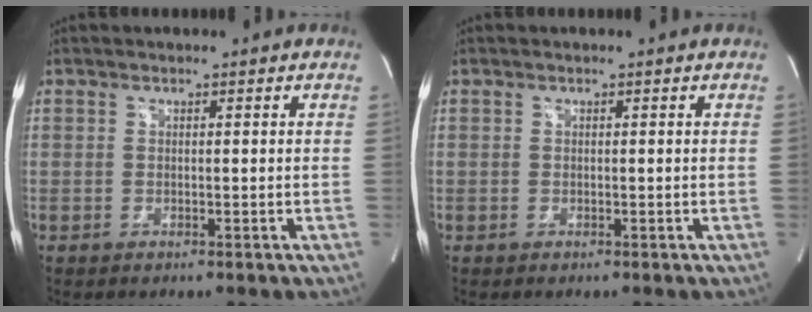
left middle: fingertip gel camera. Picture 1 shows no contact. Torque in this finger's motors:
{"motor_torque": [-0.64, 0.55, -0.57, -0.14]}